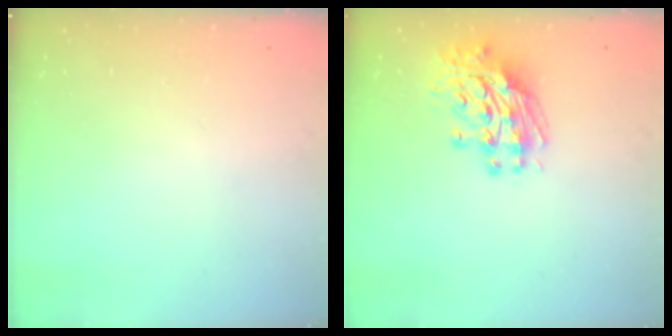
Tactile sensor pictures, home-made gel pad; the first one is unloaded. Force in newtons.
{"total": 11.5, "press": 11.4, "slide": 1.2}